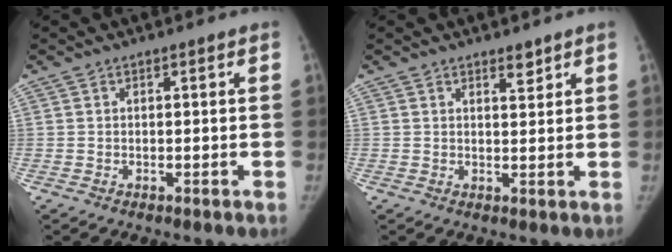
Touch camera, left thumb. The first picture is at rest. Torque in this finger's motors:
{"motor_torque": [0.15, -0.08, 0.42, -0.42, 0.15]}